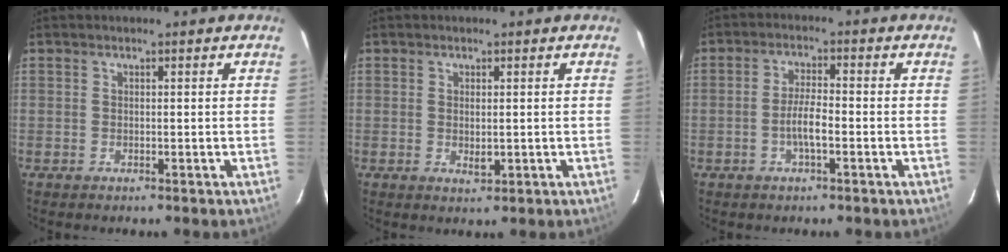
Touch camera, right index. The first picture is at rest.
{"total": 2.3, "force": [-0.2, 1.0, 2.1], "torque": [-0.035, -0.003, 0.000]}
{"total": 4.4, "force": [-1.6, 0.8, 4.1], "torque": [-0.082, 0.004, -0.031]}